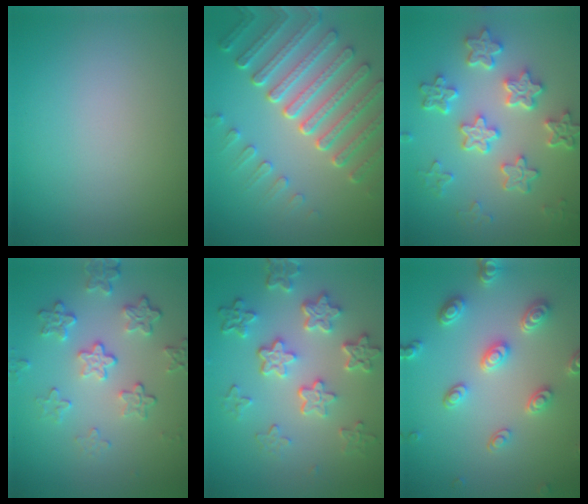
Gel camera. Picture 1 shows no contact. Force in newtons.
{"total": 7.4, "press": 5.5, "slide": 4.9}
{"total": 6.5, "press": 5.0, "slide": 4.2}
{"total": 4.4, "press": 3.2, "slide": 3.0}
{"total": 5.9, "press": 4.4, "slide": 3.9}
{"total": 4.5, "press": 3.6, "slide": 2.7}